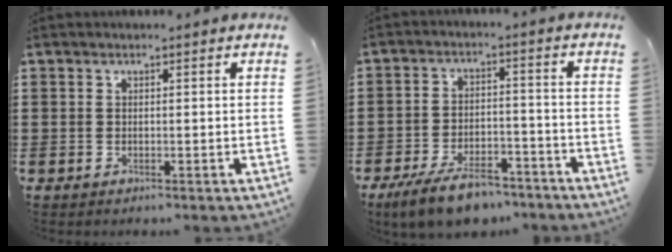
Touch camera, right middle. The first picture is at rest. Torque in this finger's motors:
{"motor_torque": [1.47, -0.24, 0.72, 0.10]}